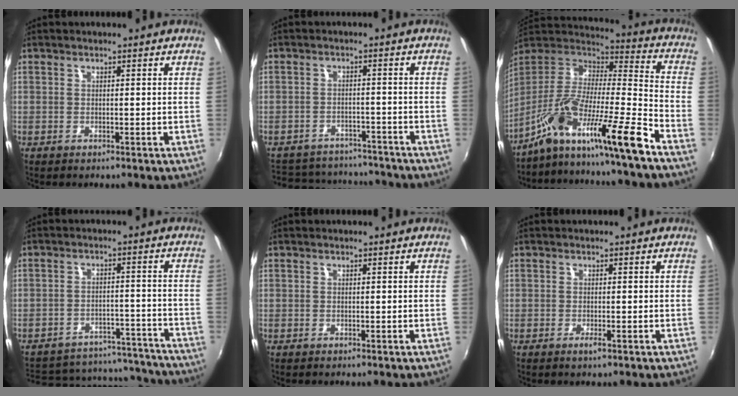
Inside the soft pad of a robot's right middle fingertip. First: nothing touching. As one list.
[{"total": 14.9, "force": [-12.9, 6.1, 4.4], "torque": [-0.110, 0.026, -0.172]}, {"total": 19.8, "force": [-13.9, -0.6, 14.1], "torque": [-0.233, -0.041, -0.255]}, {"total": 20.3, "force": [-17.5, 8.2, 6.1], "torque": [-0.129, 0.046, -0.203]}, {"total": 0.0}, {"total": 1.1, "force": [-0.6, 0.2, 0.8], "torque": [-0.016, -0.004, -0.012]}]